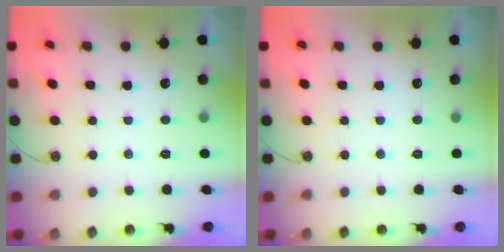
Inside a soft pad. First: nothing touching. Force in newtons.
{"total": 0.0}